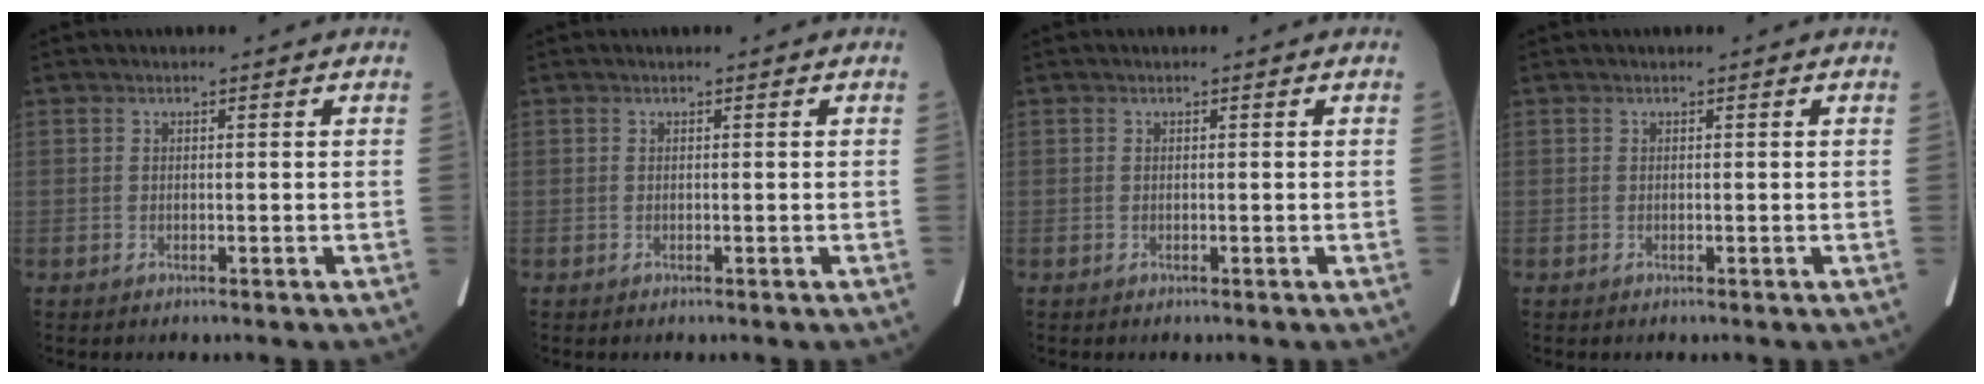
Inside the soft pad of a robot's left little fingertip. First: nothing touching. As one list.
[{"total": 0.0}, {"total": 0.0}, {"total": 0.0}]